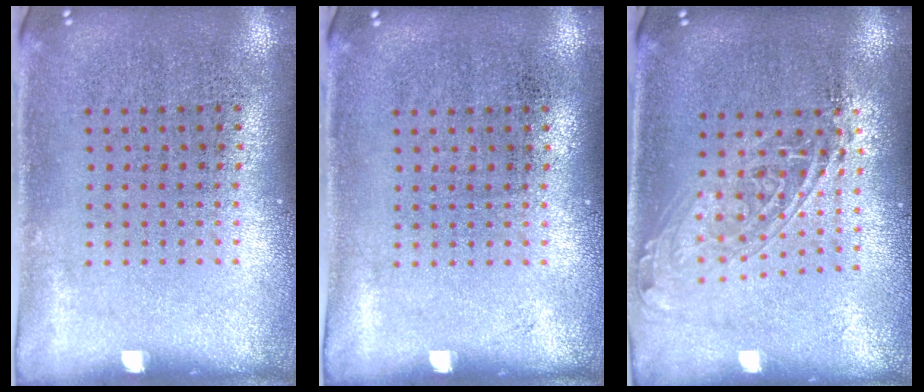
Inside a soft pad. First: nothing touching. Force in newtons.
{"total": 0.0}
{"total": 1.5, "press": 1.3, "slide": 0.9}